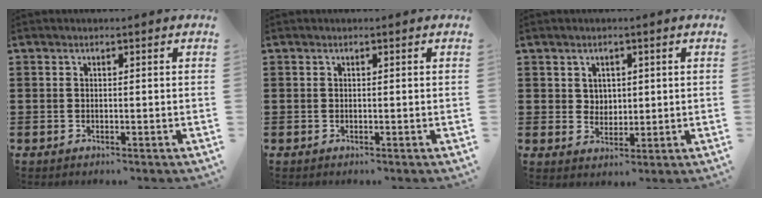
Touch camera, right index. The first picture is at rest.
{"total": 0.0}
{"total": 2.5, "force": [1.3, 2.1, 0.5], "torque": [-0.012, 0.006, 0.021]}